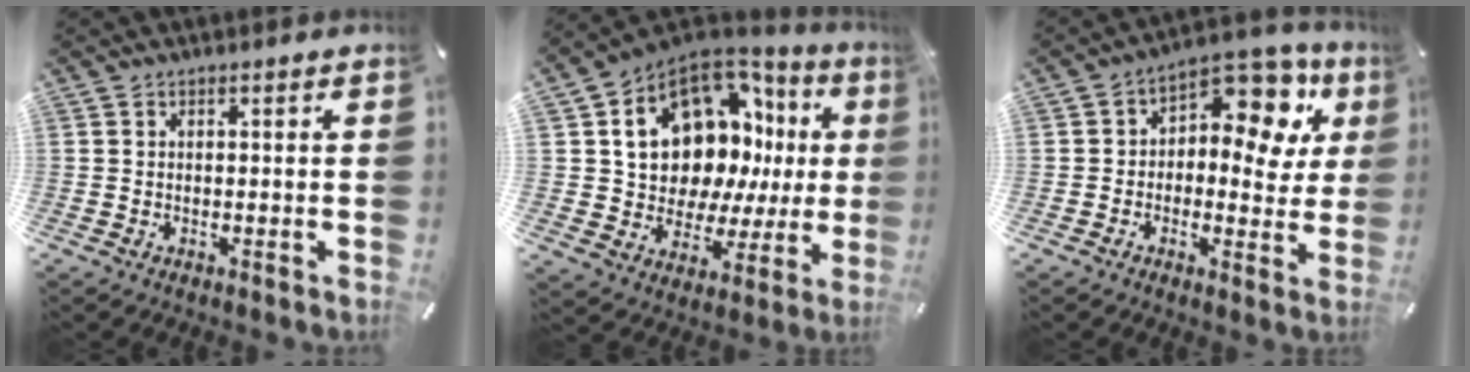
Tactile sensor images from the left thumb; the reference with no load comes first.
{"total": 17.9, "force": [6.9, 12.7, 10.6], "torque": [-0.167, -0.055, 0.135]}
{"total": 12.3, "force": [4.8, 7.7, 8.3], "torque": [-0.115, -0.036, 0.083]}